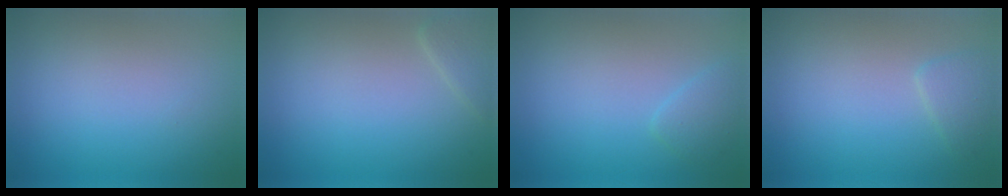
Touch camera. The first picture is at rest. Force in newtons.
{"total": 1.4, "press": 1.4, "slide": 0.1}
{"total": 1.4, "press": 1.4, "slide": 0.1}
{"total": 1.5, "press": 1.5, "slide": 0.1}